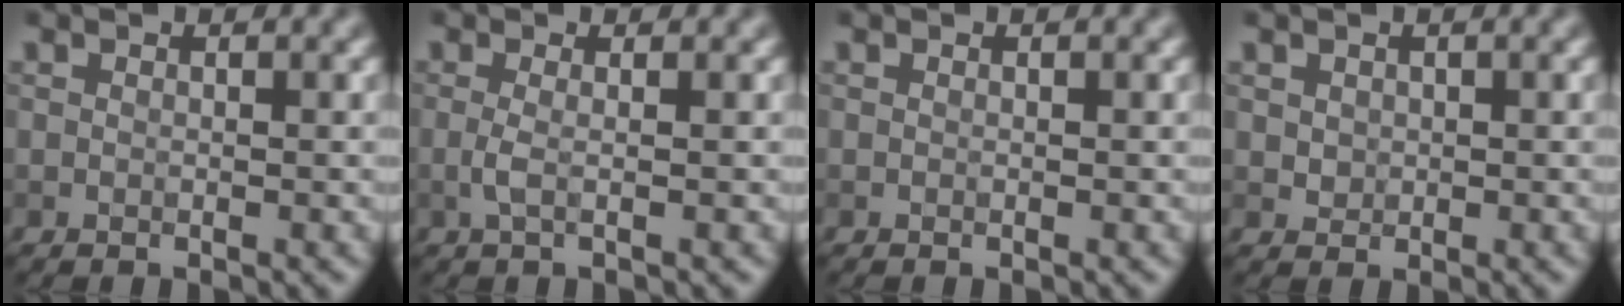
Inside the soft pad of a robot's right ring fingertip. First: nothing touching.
{"total": 1.5, "force": [-0.1, 0.4, 1.5], "torque": [-0.029, -0.002, -0.005]}
{"total": 0.0}
{"total": 1.0, "force": [0.3, 0.9, 0.3], "torque": [-0.003, -0.003, 0.010]}